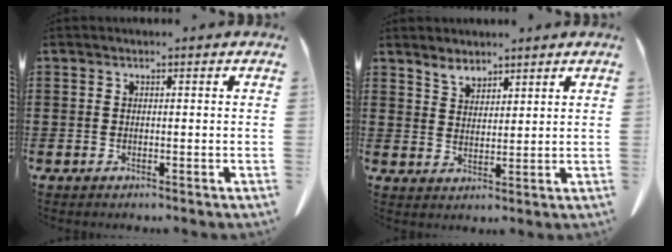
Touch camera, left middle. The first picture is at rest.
{"total": 3.1, "force": [2.8, 1.2, 0.5], "torque": [-0.018, -0.004, 0.055]}